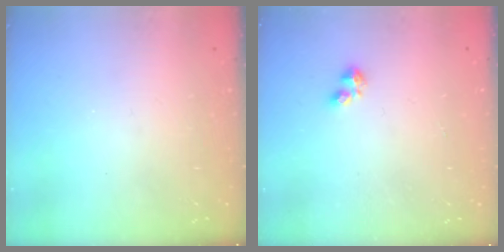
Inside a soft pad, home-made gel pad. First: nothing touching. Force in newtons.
{"total": 2.2, "press": 2.2, "slide": 0.4}